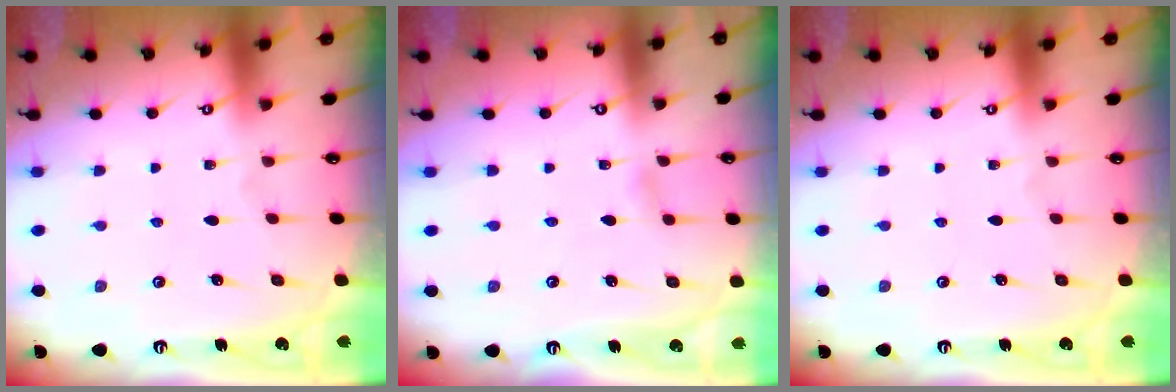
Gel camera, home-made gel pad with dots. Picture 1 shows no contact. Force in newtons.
{"total": 3.2, "press": 3.2, "slide": 0.3}
{"total": 0.0}